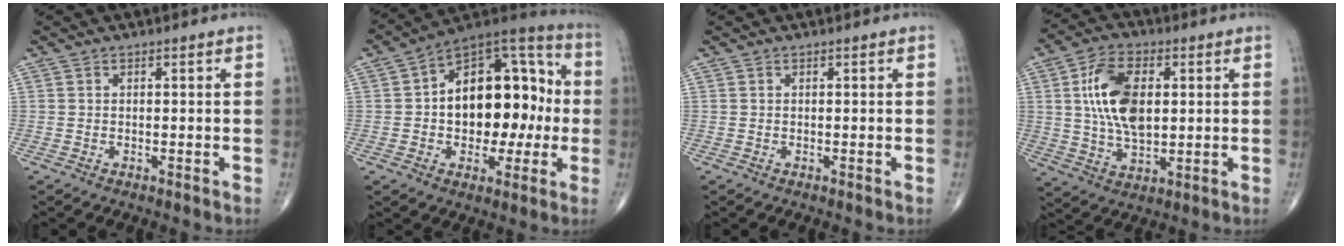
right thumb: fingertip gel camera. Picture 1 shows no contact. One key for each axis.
{"total": 21.3, "fx": -0.2, "fy": 13.0, "fz": 16.8, "tx": -0.204, "ty": 0.042, "tz": -0.005}
{"total": 0.0}
{"total": 13.5, "fx": 2.4, "fy": 7.7, "fz": 10.9, "tx": -0.192, "ty": -0.002, "tz": 0.045}